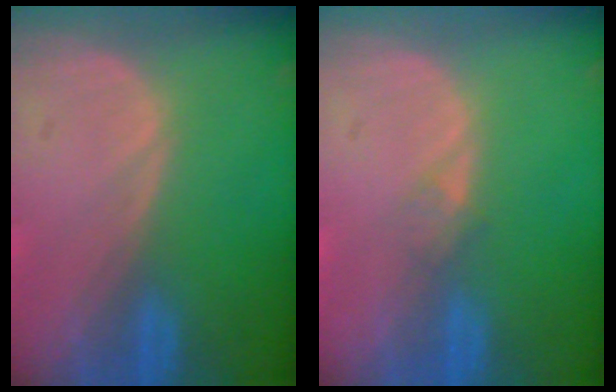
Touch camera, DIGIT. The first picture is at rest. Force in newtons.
{"total": 1.1, "press": 1.0, "slide": 0.1}